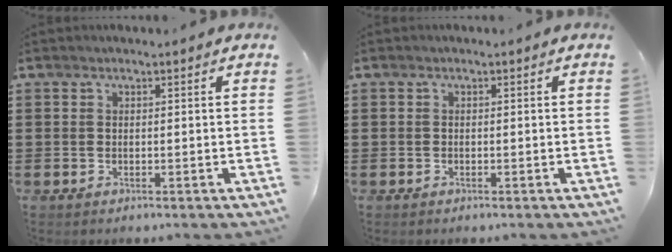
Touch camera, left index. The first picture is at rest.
{"total": 0.0}